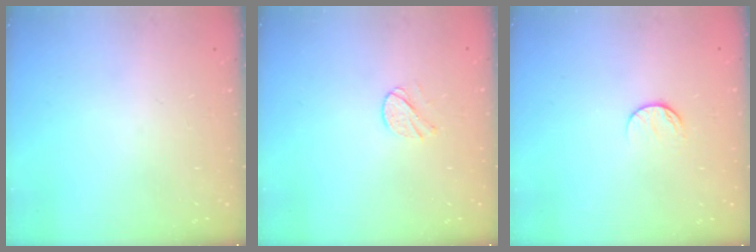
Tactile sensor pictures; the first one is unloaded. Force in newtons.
{"total": 4.7, "press": 4.6, "slide": 0.5}
{"total": 7.5, "press": 7.5, "slide": 0.9}